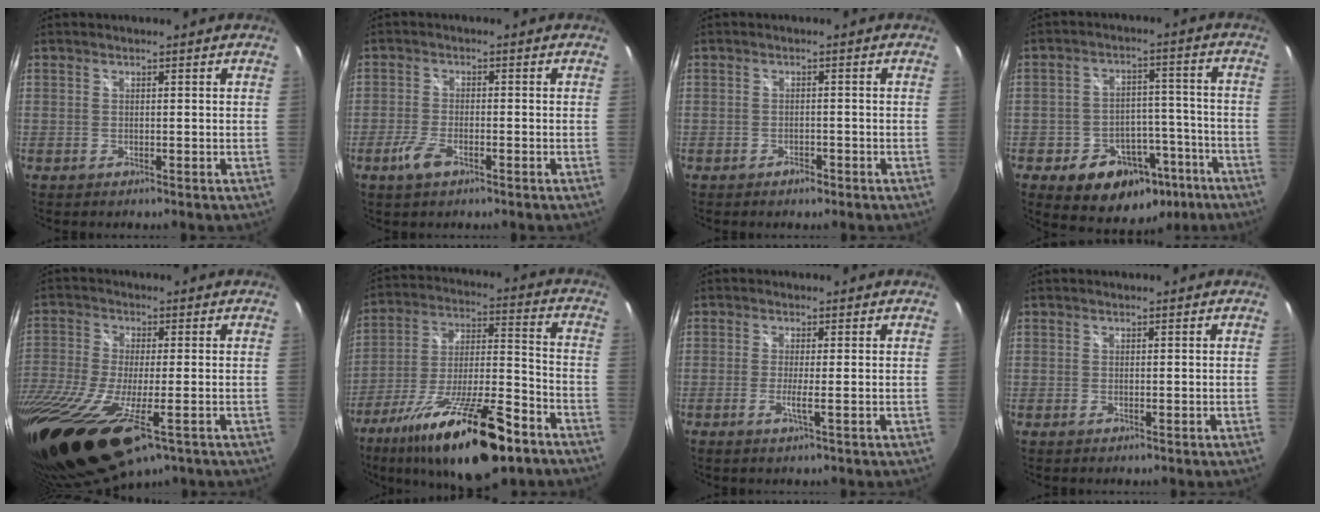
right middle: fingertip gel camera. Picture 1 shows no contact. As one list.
[{"total": 4.1, "force": [-2.4, 1.6, 2.9], "torque": [-0.074, -0.004, -0.047]}, {"total": 1.6, "force": [-1.2, 0.9, 0.6], "torque": [-0.013, -0.001, -0.018]}, {"total": 16.4, "force": [-9.3, 11.0, 7.7], "torque": [-0.142, 0.030, -0.106]}, {"total": 21.7, "force": [-9.8, 8.2, 17.5], "torque": [-0.382, -0.091, -0.170]}, {"total": 24.9, "force": [-15.9, 6.6, 18.0], "torque": [-0.321, -0.037, -0.259]}, {"total": 2.1, "force": [-0.6, -0.5, 1.9], "torque": [-0.038, -0.007, -0.013]}, {"total": 0.0}]